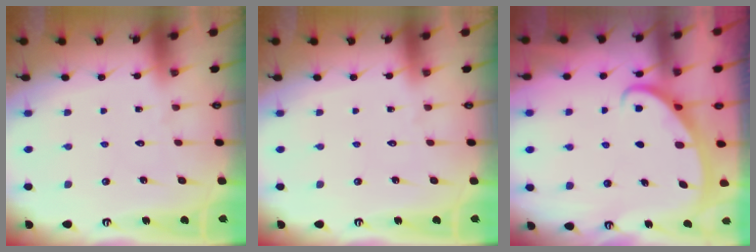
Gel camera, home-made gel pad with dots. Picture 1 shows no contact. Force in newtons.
{"total": 0.0}
{"total": 2.7, "press": 2.7, "slide": 0.3}